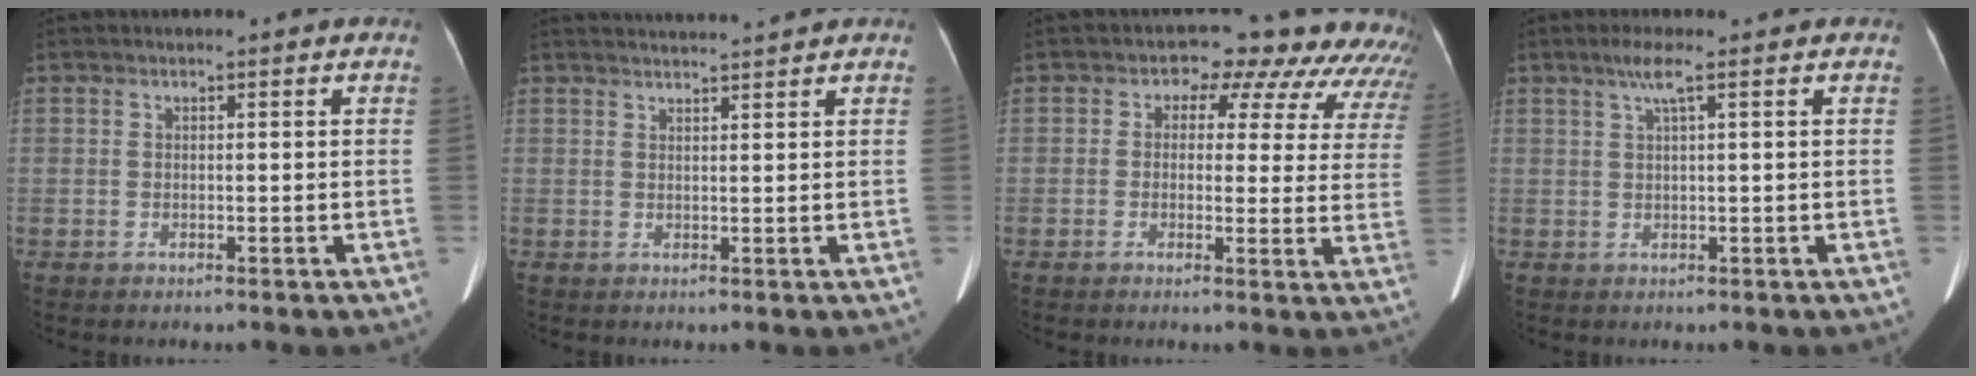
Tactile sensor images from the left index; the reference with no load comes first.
{"total": 4.6, "force": [4.4, -0.9, 0.9], "torque": [-0.013, 0.017, 0.063]}
{"total": 12.4, "force": [9.4, 6.4, 4.9], "torque": [-0.020, 0.015, 0.075]}
{"total": 2.7, "force": [1.3, -0.3, 2.3], "torque": [-0.055, 0.009, 0.028]}